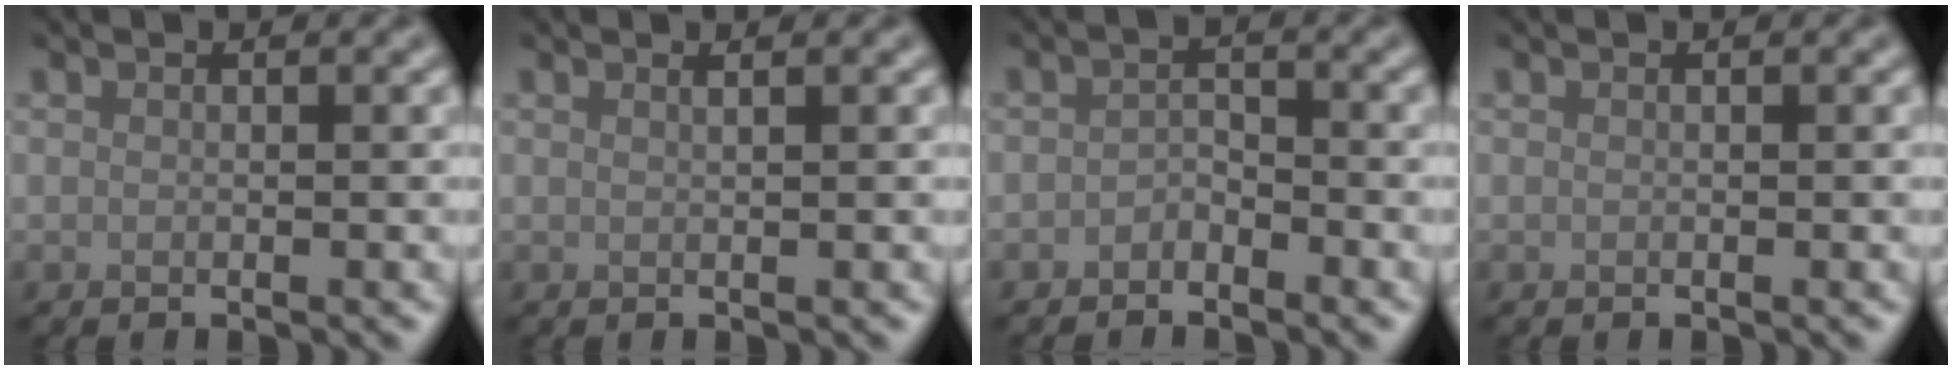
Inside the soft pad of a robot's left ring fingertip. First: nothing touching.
{"total": 0.8, "force": [0.5, 0.3, 0.5], "torque": [-0.001, -0.001, 0.002]}
{"total": 1.4, "force": [-1.1, 0.7, 0.5], "torque": [-0.010, 0.005, -0.022]}
{"total": 0.0}